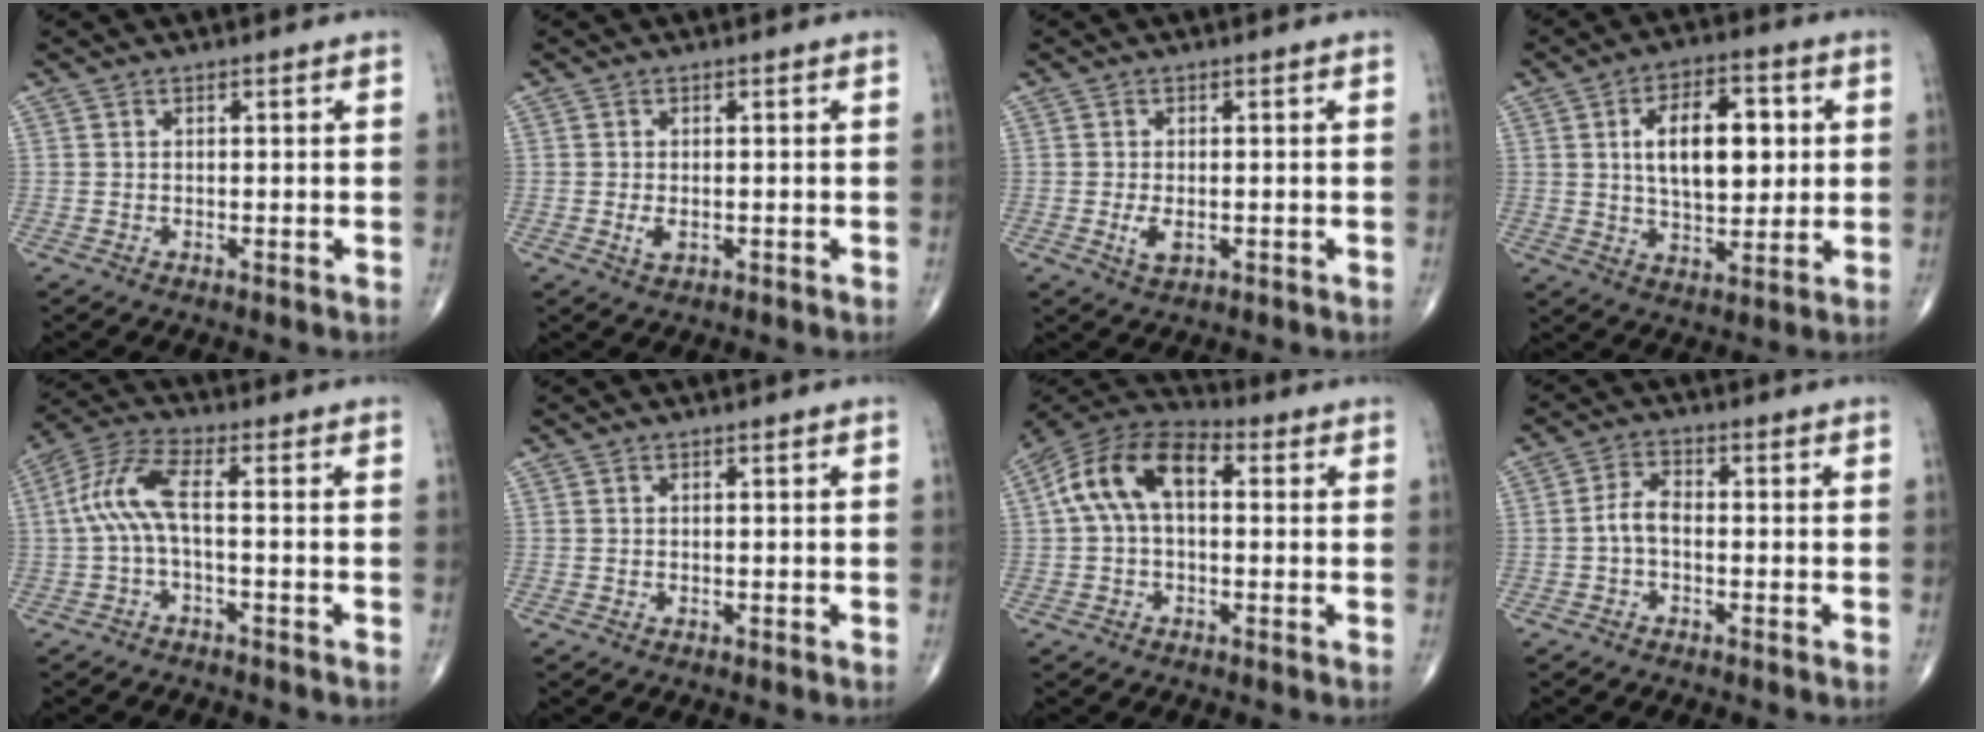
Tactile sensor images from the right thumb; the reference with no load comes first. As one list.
[{"total": 2.0, "force": [-0.4, 1.1, 1.7], "torque": [-0.034, -0.004, -0.007]}, {"total": 3.1, "force": [-0.7, 1.6, 2.6], "torque": [-0.049, -0.005, -0.010]}, {"total": 14.2, "force": [2.5, 7.5, 11.8], "torque": [-0.161, 0.000, 0.041]}, {"total": 8.2, "force": [-0.6, 2.4, 7.8], "torque": [-0.188, 0.036, -0.017]}, {"total": 0.0}, {"total": 12.7, "force": [1.8, 7.4, 10.1], "torque": [-0.186, 0.038, 0.019]}, {"total": 4.7, "force": [-1.1, 2.5, 3.8], "torque": [-0.071, 0.020, -0.029]}]